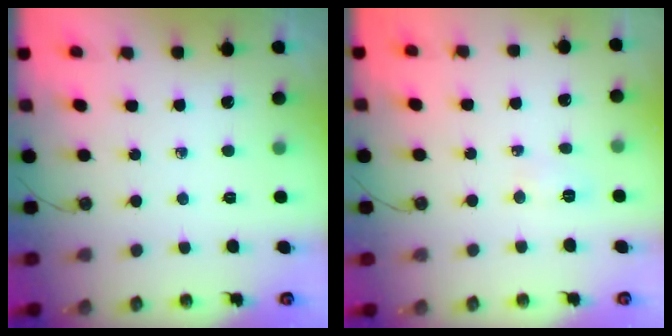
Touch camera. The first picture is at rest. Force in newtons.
{"total": 3.7, "press": 3.6, "slide": 1.0}